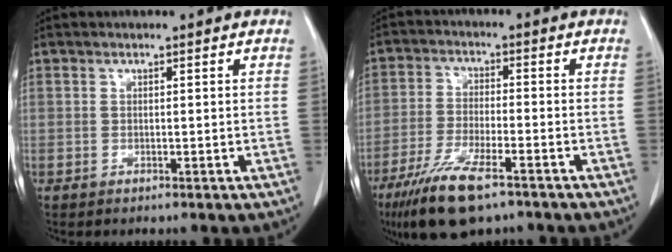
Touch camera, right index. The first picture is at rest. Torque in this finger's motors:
{"motor_torque": [1.19, -0.95, 0.25, 0.17]}